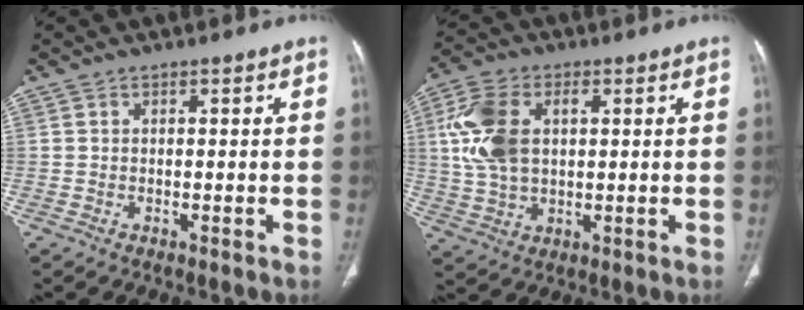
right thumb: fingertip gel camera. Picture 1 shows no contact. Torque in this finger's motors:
{"motor_torque": [1.61, 1.58, 1.36, 0.46, 0.16]}